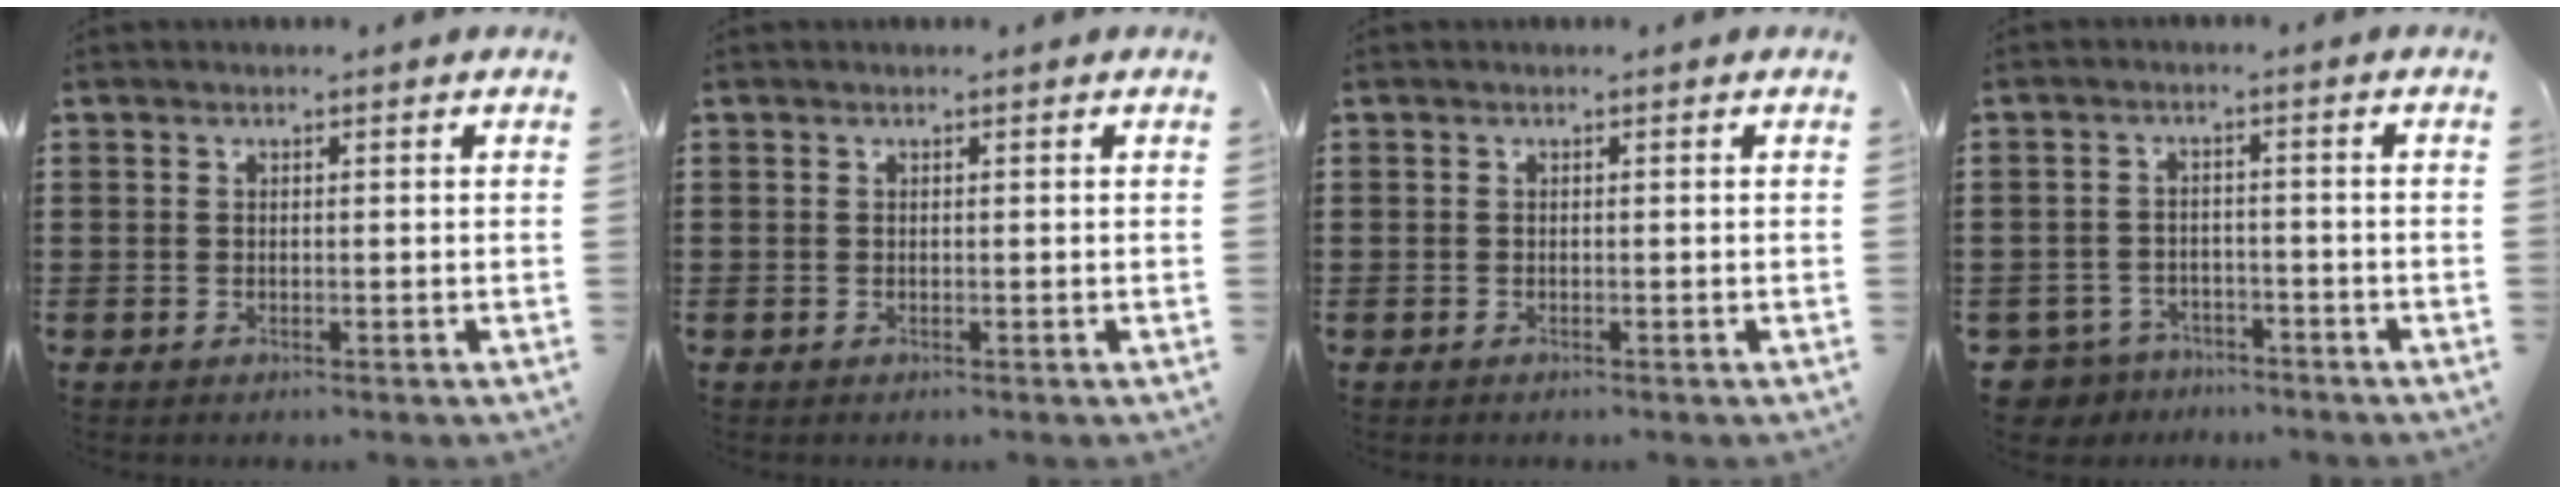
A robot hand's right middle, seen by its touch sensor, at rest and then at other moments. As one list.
[{"total": 0.0}, {"total": 0.0}, {"total": 3.7, "force": [-3.5, 1.0, 0.1], "torque": [-0.033, -0.009, -0.080]}]